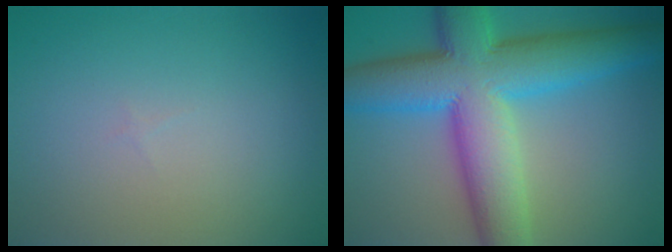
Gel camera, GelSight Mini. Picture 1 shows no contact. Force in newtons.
{"total": 13.1, "press": 13.1, "slide": 0.2}